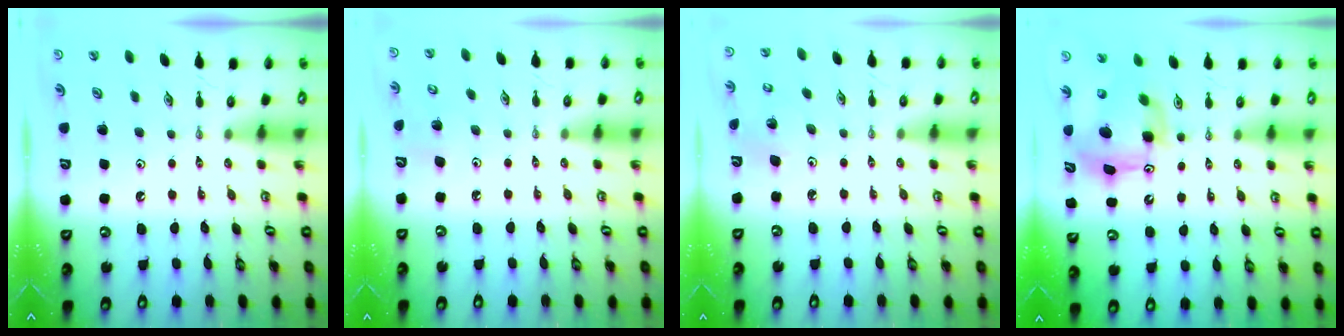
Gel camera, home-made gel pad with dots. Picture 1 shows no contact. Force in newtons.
{"total": 4.6, "press": 4.6, "slide": 0.3}
{"total": 2.3, "press": 2.3, "slide": 0.2}
{"total": 10.0, "press": 10.0, "slide": 0.5}